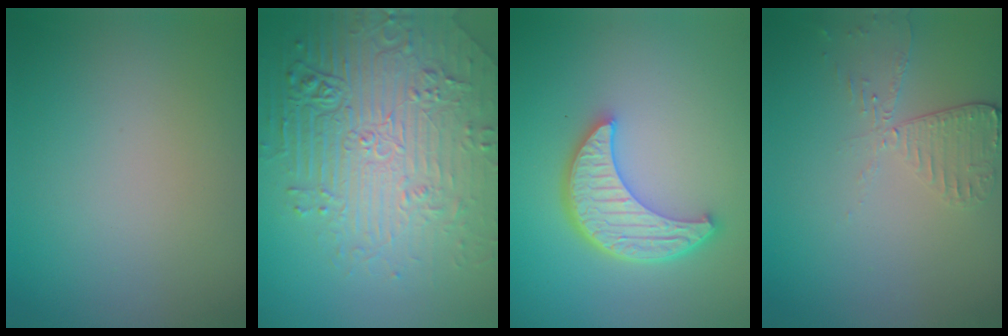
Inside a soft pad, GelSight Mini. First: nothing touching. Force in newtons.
{"total": 7.9, "press": 6.1, "slide": 5.1}
{"total": 5.8, "press": 4.4, "slide": 3.8}
{"total": 2.7, "press": 2.4, "slide": 1.2}